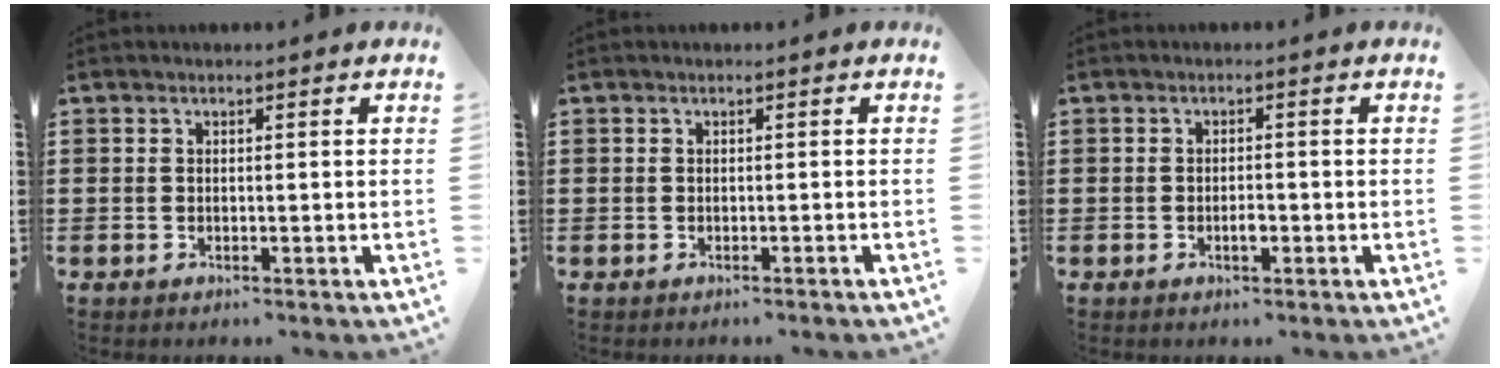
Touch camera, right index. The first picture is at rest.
{"total": 0.0}
{"total": 1.9, "force": [-0.7, 0.7, 1.6], "torque": [-0.030, 0.000, -0.012]}